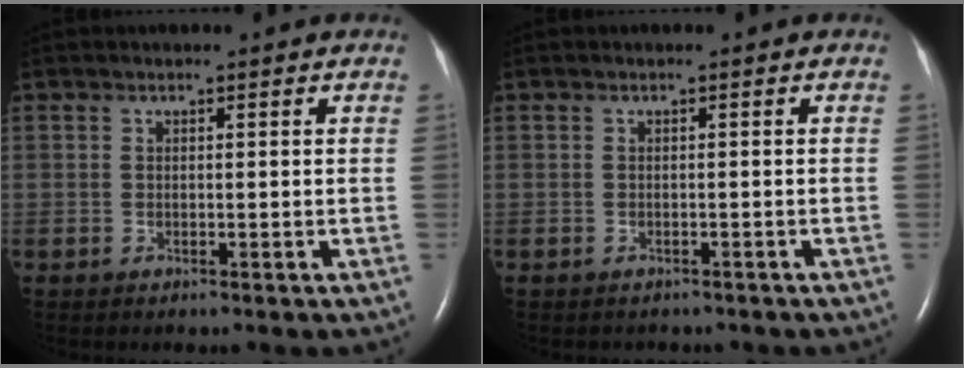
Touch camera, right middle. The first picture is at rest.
{"total": 2.7, "force": [-2.3, 1.2, 0.7], "torque": [-0.017, -0.002, -0.023]}